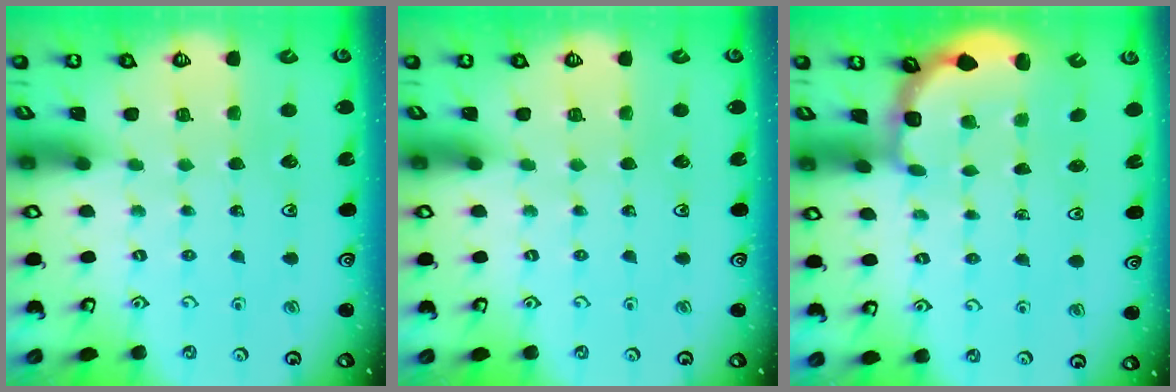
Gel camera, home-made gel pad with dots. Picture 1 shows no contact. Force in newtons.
{"total": 0.0}
{"total": 2.9, "press": 2.5, "slide": 1.4}